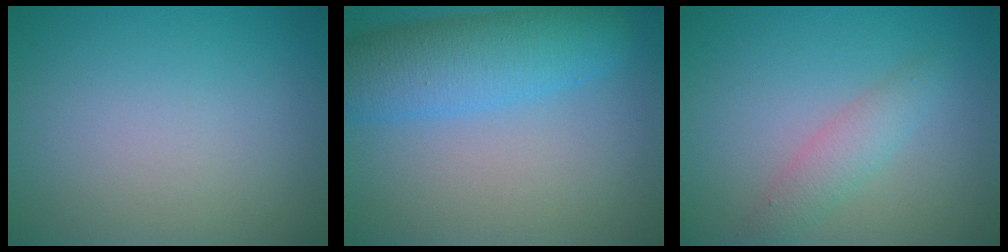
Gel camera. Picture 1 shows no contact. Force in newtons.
{"total": 6.9, "press": 6.9, "slide": 0.2}
{"total": 2.3, "press": 2.3, "slide": 0.1}